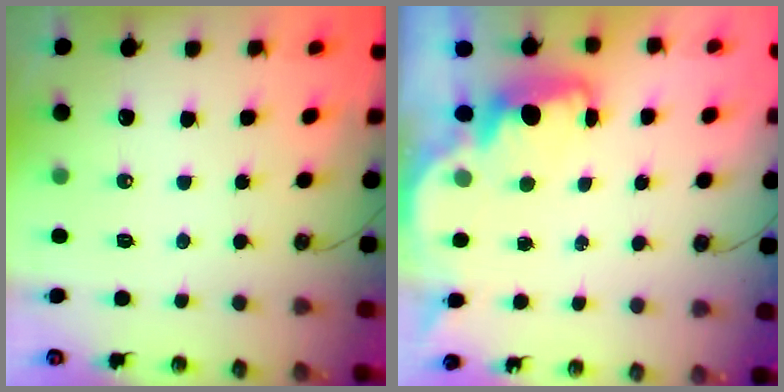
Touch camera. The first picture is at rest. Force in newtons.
{"total": 2.2, "press": 2.1, "slide": 0.6}